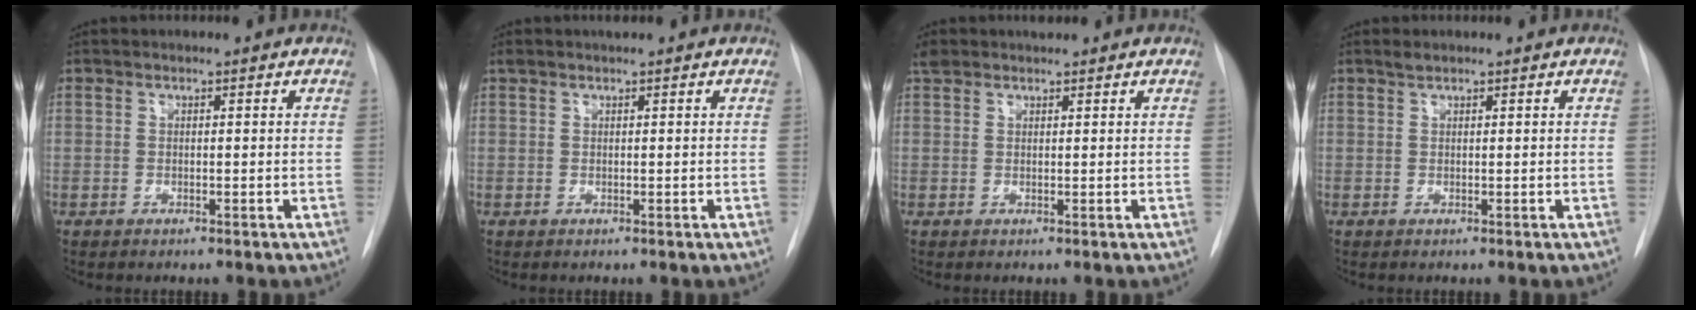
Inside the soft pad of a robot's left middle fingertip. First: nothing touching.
{"total": 1.0, "force": [0.8, 0.0, 0.5], "torque": [-0.014, 0.016, 0.019]}
{"total": 2.3, "force": [2.1, 0.9, 0.6], "torque": [-0.015, 0.019, 0.036]}
{"total": 0.7, "force": [0.6, 0.1, 0.2], "torque": [-0.010, 0.003, 0.015]}